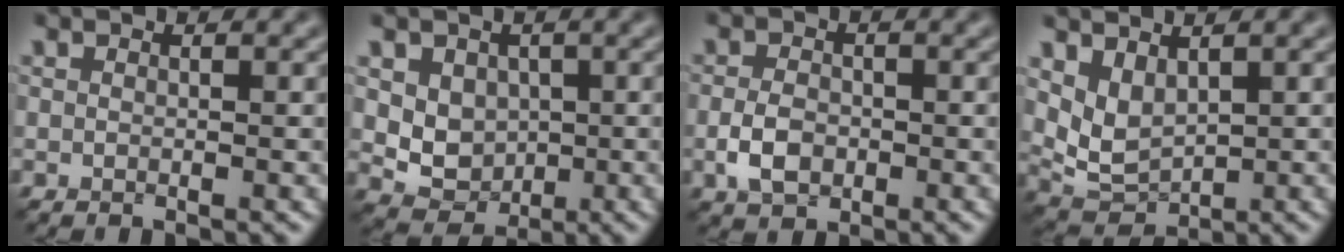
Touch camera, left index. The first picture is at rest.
{"total": 4.3, "force": [0.5, 3.6, 2.3], "torque": [-0.039, -0.007, 0.012]}
{"total": 2.9, "force": [-1.0, 1.9, 1.9], "torque": [-0.039, 0.001, -0.024]}
{"total": 3.2, "force": [1.5, 1.9, 2.2], "torque": [-0.056, -0.011, 0.036]}